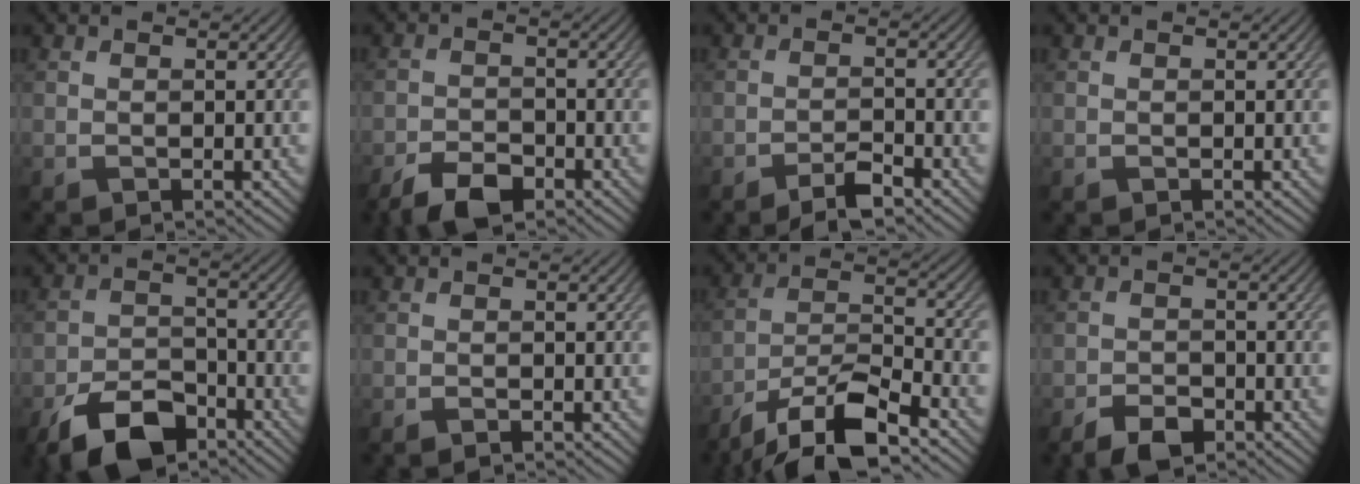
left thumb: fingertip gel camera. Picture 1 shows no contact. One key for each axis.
{"total": 4.9, "fx": -3.7, "fy": 2.1, "fz": 2.6, "tx": -0.044, "ty": 0.000, "tz": -0.070}
{"total": 3.2, "fx": -2.4, "fy": 0.6, "fz": 2.0, "tx": -0.038, "ty": 0.005, "tz": -0.047}
{"total": 0.0}
{"total": 8.9, "fx": -6.2, "fy": 4.2, "fz": 4.8, "tx": -0.085, "ty": -0.006, "tz": -0.123}
{"total": 0.7, "fx": -0.6, "fy": 0.1, "fz": 0.4, "tx": -0.007, "ty": -0.001, "tz": -0.009}
{"total": 12.2, "fx": -8.9, "fy": 3.2, "fz": 7.8, "tx": -0.146, "ty": 0.000, "tz": -0.171}
{"total": 3.7, "fx": -2.7, "fy": 1.7, "fz": 1.8, "tx": -0.029, "ty": -0.001, "tz": -0.053}